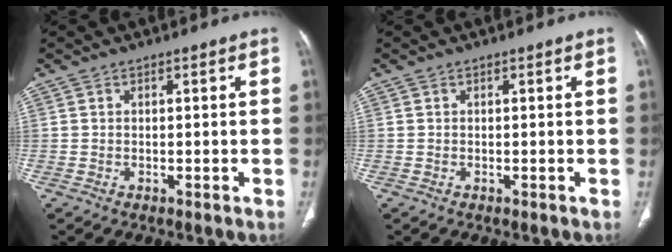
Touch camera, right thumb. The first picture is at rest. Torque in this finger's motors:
{"motor_torque": [-0.02, -0.17, 0.24, 0.06, -0.02]}